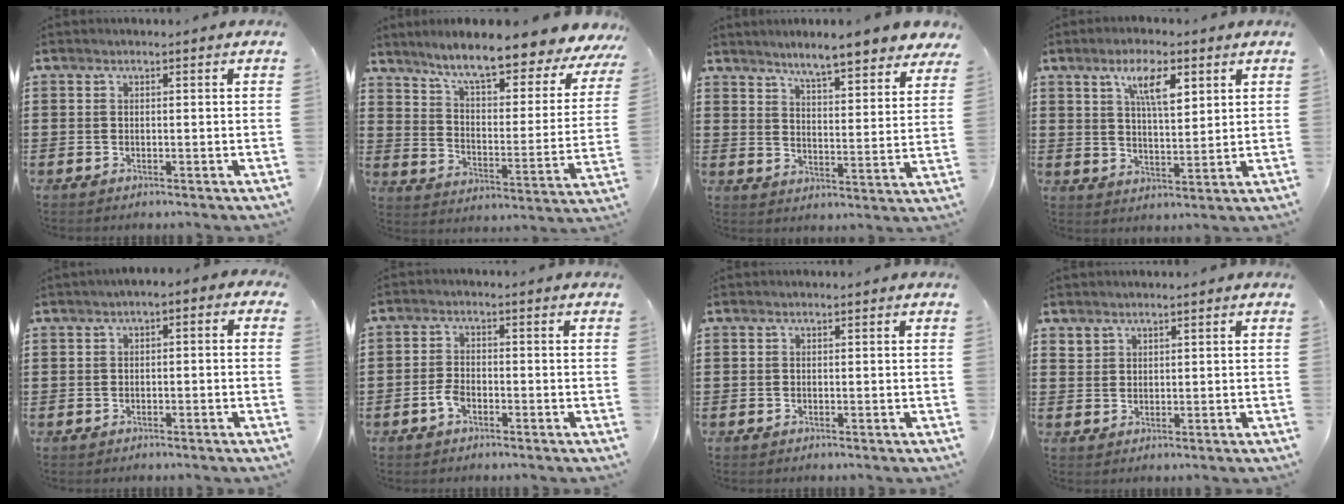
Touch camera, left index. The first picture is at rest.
{"total": 9.5, "force": [8.1, 0.2, 4.9], "torque": [-0.110, -0.055, 0.130]}
{"total": 6.2, "force": [5.8, -0.2, 2.1], "torque": [-0.056, -0.034, 0.098]}
{"total": 7.7, "force": [4.2, 2.7, 5.8], "torque": [-0.102, 0.000, 0.068]}
{"total": 2.0, "force": [-1.7, 0.6, 0.8], "torque": [-0.026, 0.003, -0.041]}
{"total": 2.8, "force": [-1.4, 1.4, 2.0], "torque": [-0.051, -0.001, -0.031]}
{"total": 0.0}
{"total": 1.7, "force": [1.5, 0.8, -0.1], "torque": [-0.002, 0.000, 0.031]}